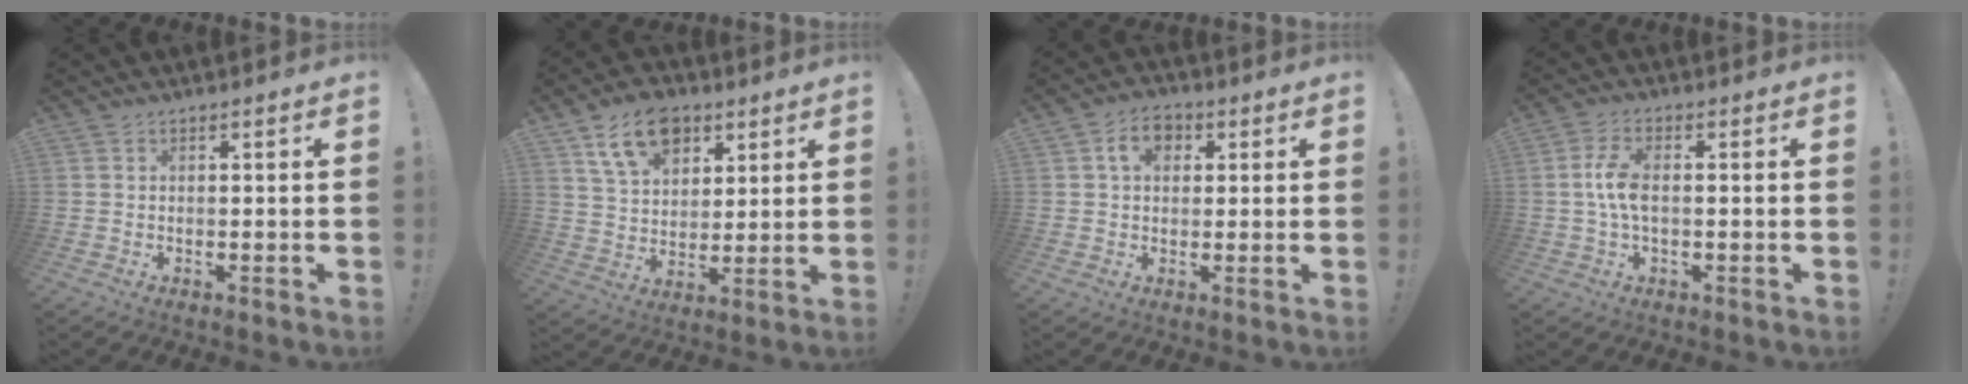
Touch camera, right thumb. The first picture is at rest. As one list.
[{"total": 14.3, "force": [7.8, 9.5, 7.4], "torque": [-0.115, -0.027, 0.147]}, {"total": 7.1, "force": [2.3, 5.1, 4.4], "torque": [-0.066, 0.010, 0.041]}, {"total": 7.1, "force": [0.0, 3.4, 6.2], "torque": [-0.127, 0.006, -0.001]}]